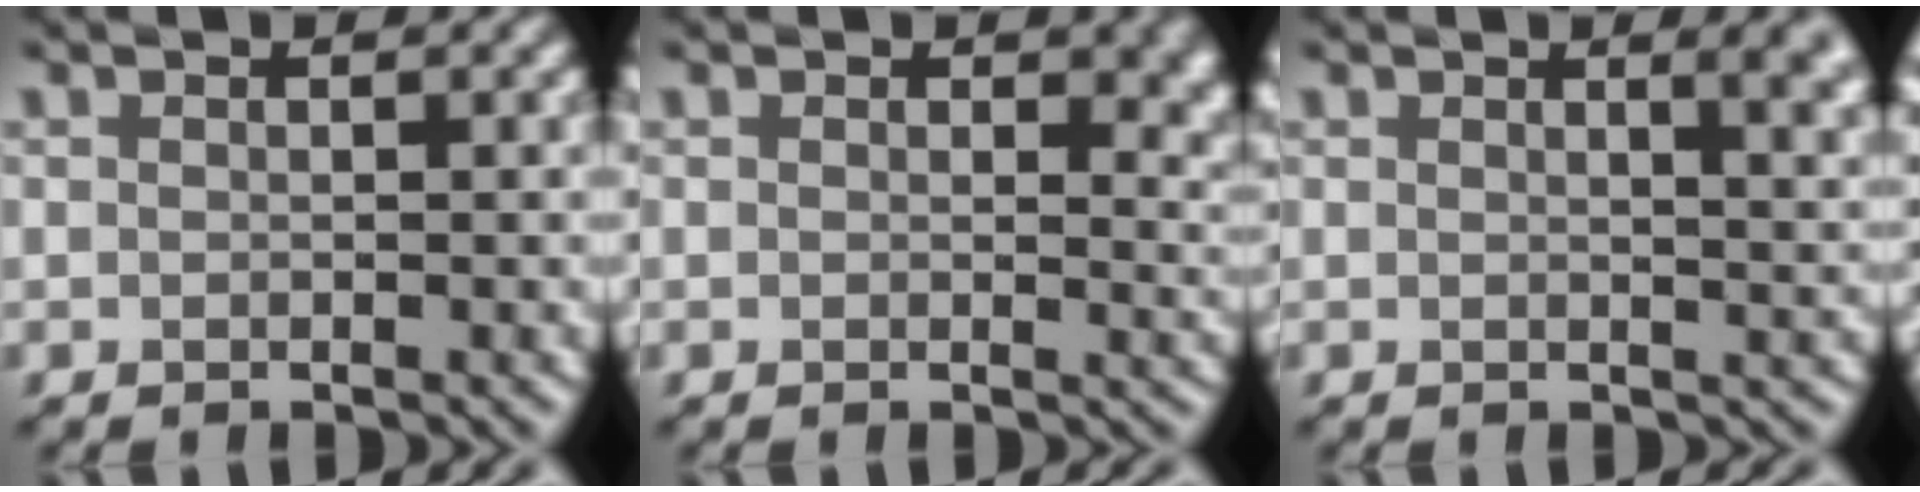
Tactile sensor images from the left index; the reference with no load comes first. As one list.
[{"total": 3.0, "force": [0.8, 1.8, 2.2], "torque": [-0.019, -0.009, 0.008]}, {"total": 4.3, "force": [1.9, 1.8, 3.4], "torque": [-0.015, 0.010, 0.018]}]